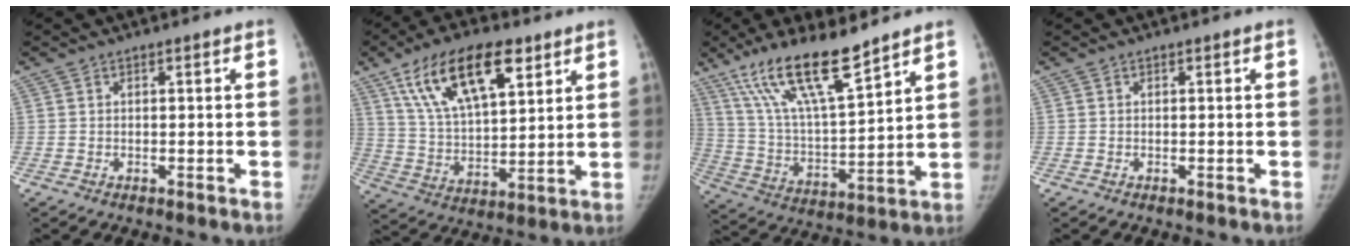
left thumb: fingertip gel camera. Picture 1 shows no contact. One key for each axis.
{"total": 18.9, "fx": 10.1, "fy": 8.3, "fz": 13.6, "tx": -0.209, "ty": -0.028, "tz": 0.187}
{"total": 17.5, "fx": 12.3, "fy": 3.6, "fz": 11.9, "tx": -0.201, "ty": -0.060, "tz": 0.238}
{"total": 0.0}